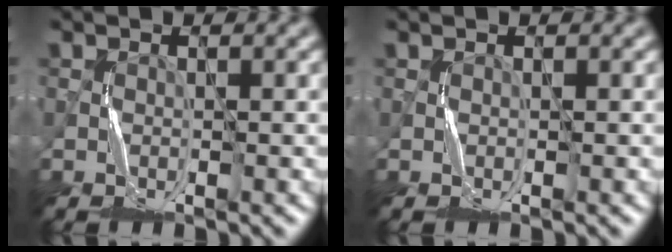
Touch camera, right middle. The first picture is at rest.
{"total": 0.0}